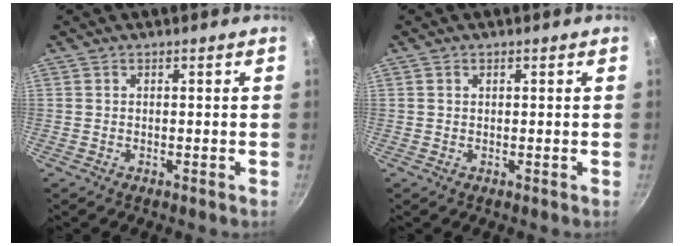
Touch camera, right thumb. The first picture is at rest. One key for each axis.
{"total": 0.7, "fx": 0.3, "fy": 0.5, "fz": 0.4, "tx": -0.005, "ty": 0.003, "tz": 0.005}